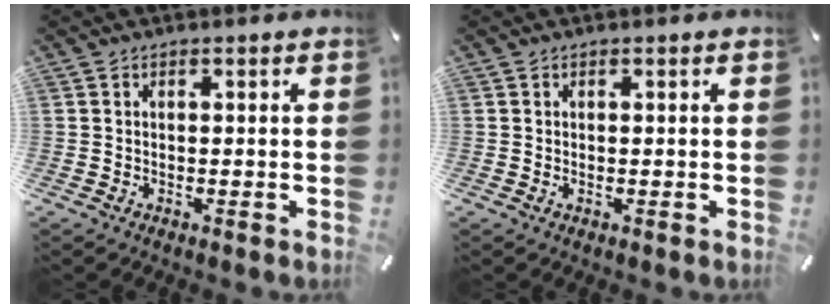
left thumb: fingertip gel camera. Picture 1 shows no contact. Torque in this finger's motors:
{"motor_torque": [-0.08, -0.48, -0.06, -0.01, 0.04]}